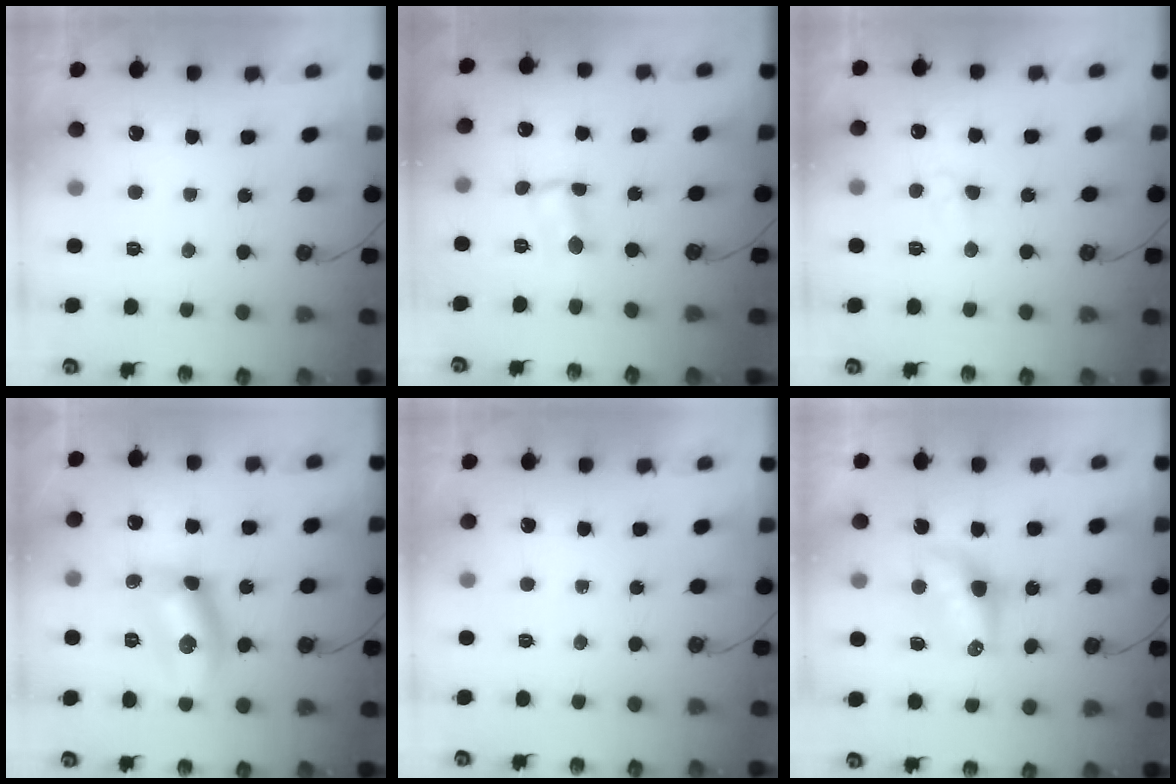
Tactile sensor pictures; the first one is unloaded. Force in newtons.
{"total": 1.5, "press": 1.5, "slide": 0.2}
{"total": 4.0, "press": 4.0, "slide": 0.5}
{"total": 12.1, "press": 11.6, "slide": 3.4}
{"total": 0.0}
{"total": 9.9, "press": 8.9, "slide": 4.4}